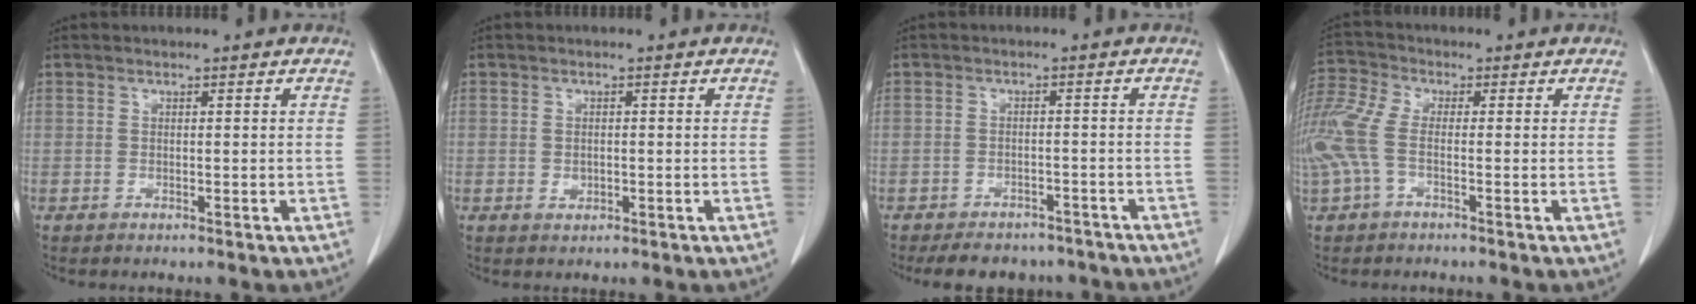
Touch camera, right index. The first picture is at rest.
{"total": 1.4, "force": [-0.2, 1.1, 0.9], "torque": [-0.015, 0.000, 0.003]}
{"total": 9.2, "force": [-7.9, 4.3, 2.0], "torque": [-0.022, 0.001, -0.093]}
{"total": 9.7, "force": [-1.6, 4.2, 8.6], "torque": [-0.233, 0.019, -0.033]}